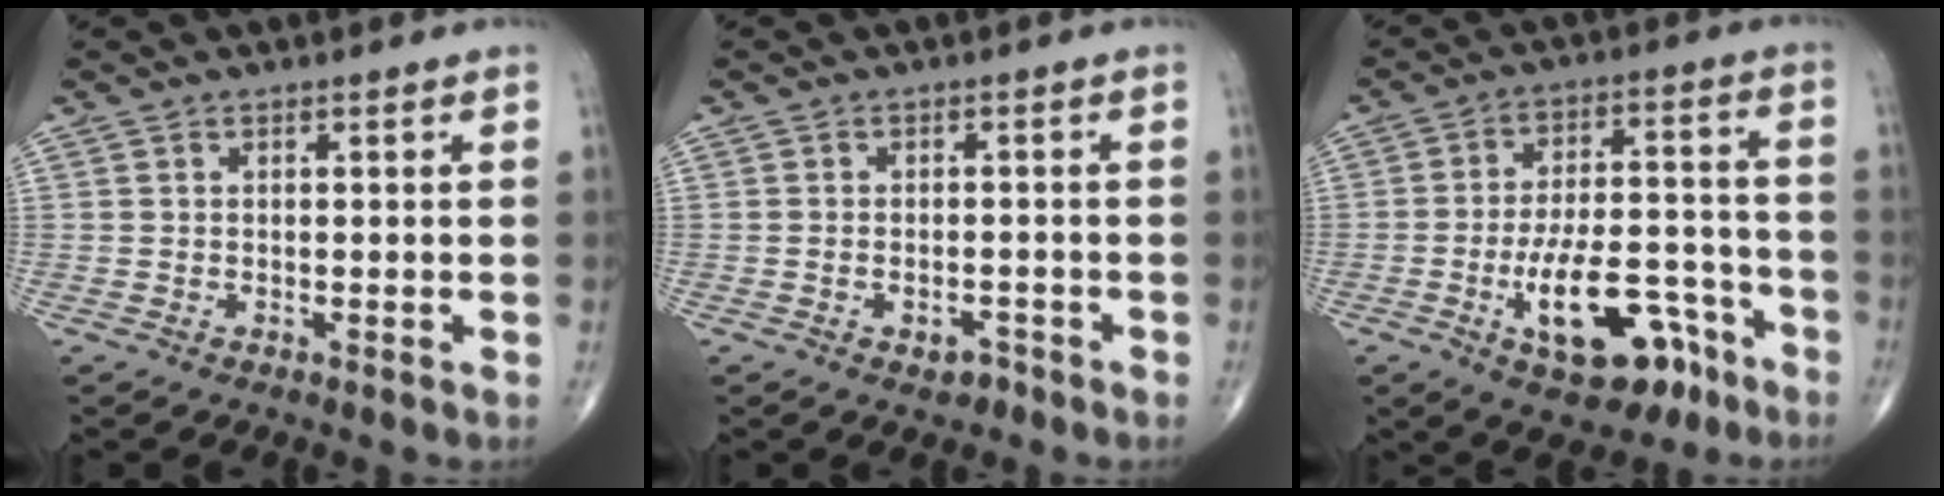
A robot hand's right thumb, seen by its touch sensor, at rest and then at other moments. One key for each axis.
{"total": 2.5, "fx": -1.5, "fy": 1.5, "fz": 1.3, "tx": -0.017, "ty": 0.014, "tz": -0.017}
{"total": 15.7, "fx": -7.6, "fy": 7.3, "fz": 11.7, "tx": -0.164, "ty": 0.053, "tz": -0.109}